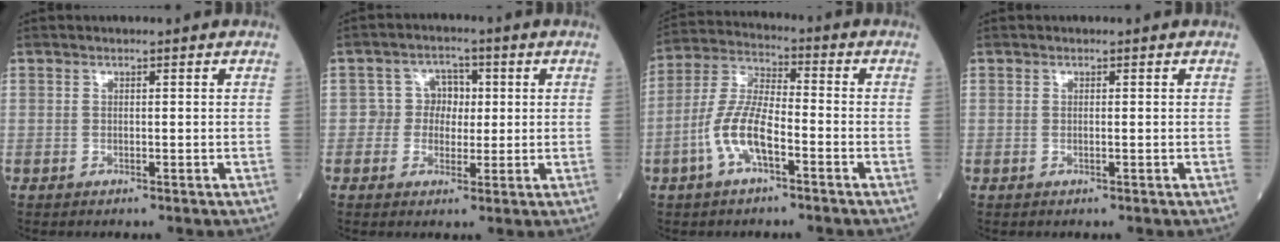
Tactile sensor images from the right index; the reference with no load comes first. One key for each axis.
{"total": 5.1, "fx": 0.2, "fy": 4.2, "fz": 3.0, "tx": -0.039, "ty": 0.018, "tz": 0.000}
{"total": 9.2, "fx": -3.6, "fy": 2.8, "fz": 7.9, "tx": -0.178, "ty": 0.009, "tz": -0.072}
{"total": 0.0}